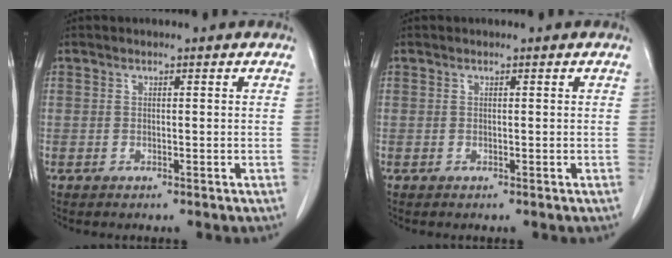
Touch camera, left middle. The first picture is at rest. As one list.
[{"total": 0.0}]